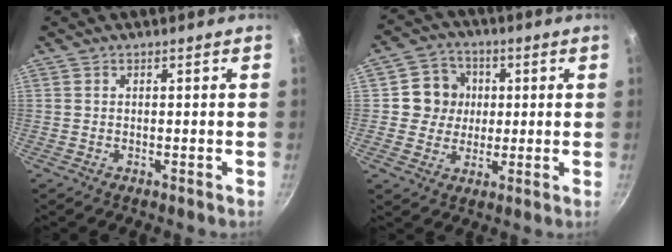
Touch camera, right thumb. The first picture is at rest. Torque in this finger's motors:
{"motor_torque": [-0.61, 0.83, 0.34, -0.74, 0.00]}